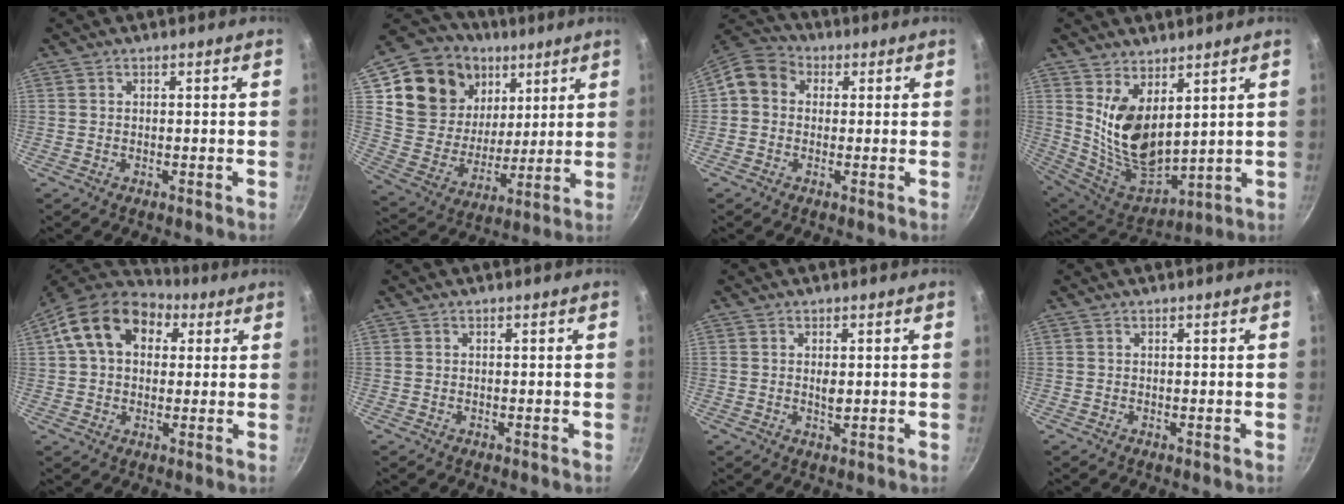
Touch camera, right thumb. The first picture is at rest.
{"total": 20.6, "force": [9.4, 16.1, 8.8], "torque": [-0.137, -0.035, 0.172]}
{"total": 7.6, "force": [0.7, 6.4, 3.9], "torque": [-0.052, 0.021, -0.011]}
{"total": 13.2, "force": [5.2, 7.1, 9.8], "torque": [-0.162, -0.067, 0.117]}
{"total": 16.3, "force": [5.2, 11.7, 10.1], "torque": [-0.156, 0.019, 0.072]}
{"total": 0.0}
{"total": 1.8, "force": [0.3, 0.9, 1.6], "torque": [-0.025, -0.002, 0.004]}
{"total": 0.0}